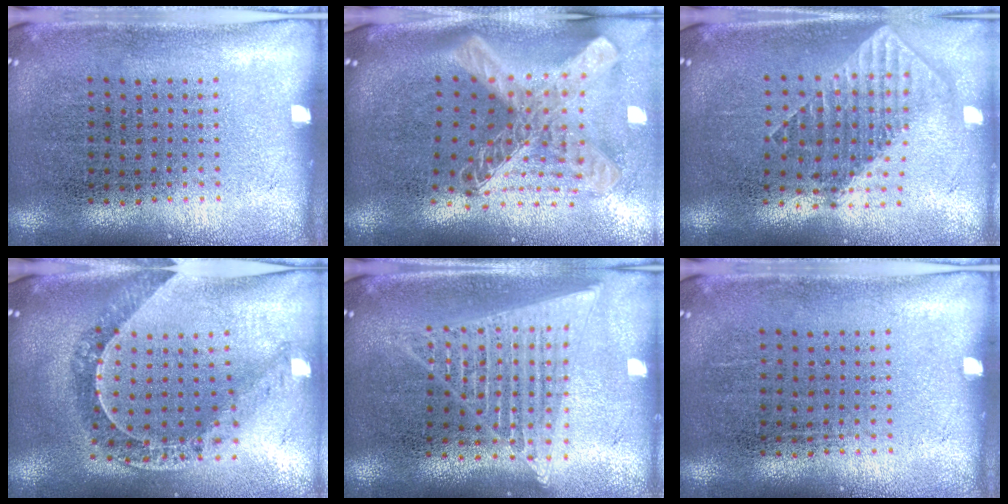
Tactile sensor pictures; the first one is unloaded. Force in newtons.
{"total": 3.0, "press": 2.0, "slide": 2.2}
{"total": 1.9, "press": 1.5, "slide": 1.1}
{"total": 1.1, "press": 1.1, "slide": 0.2}
{"total": 1.8, "press": 1.6, "slide": 0.8}
{"total": 0.0}